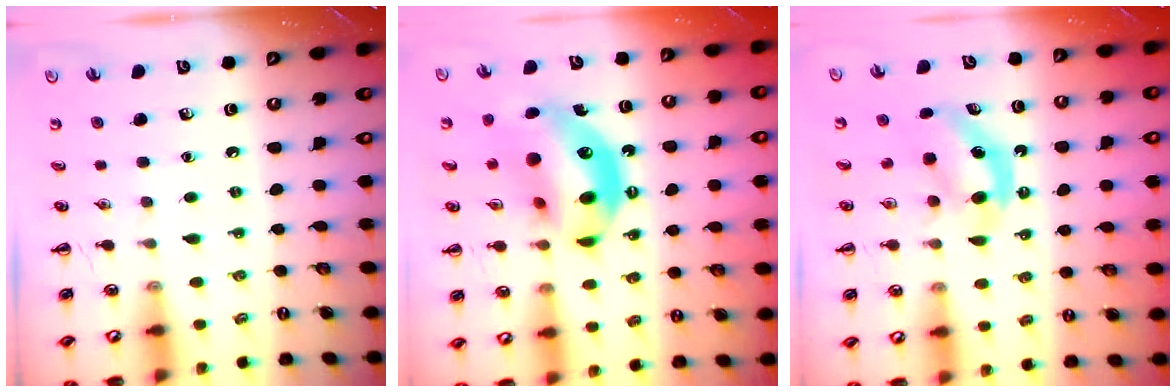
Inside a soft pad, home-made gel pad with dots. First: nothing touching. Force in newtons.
{"total": 15.4, "press": 14.9, "slide": 3.9}
{"total": 5.8, "press": 5.7, "slide": 0.7}